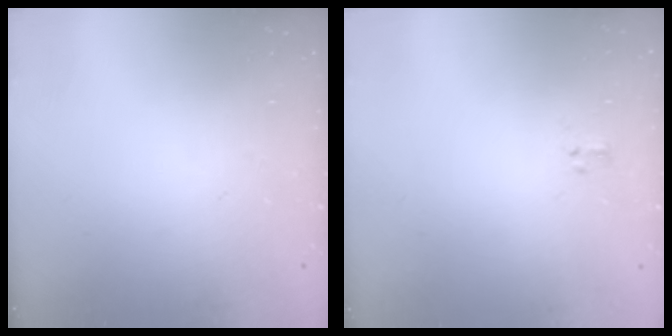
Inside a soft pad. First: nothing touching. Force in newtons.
{"total": 1.2, "press": 1.1, "slide": 0.6}